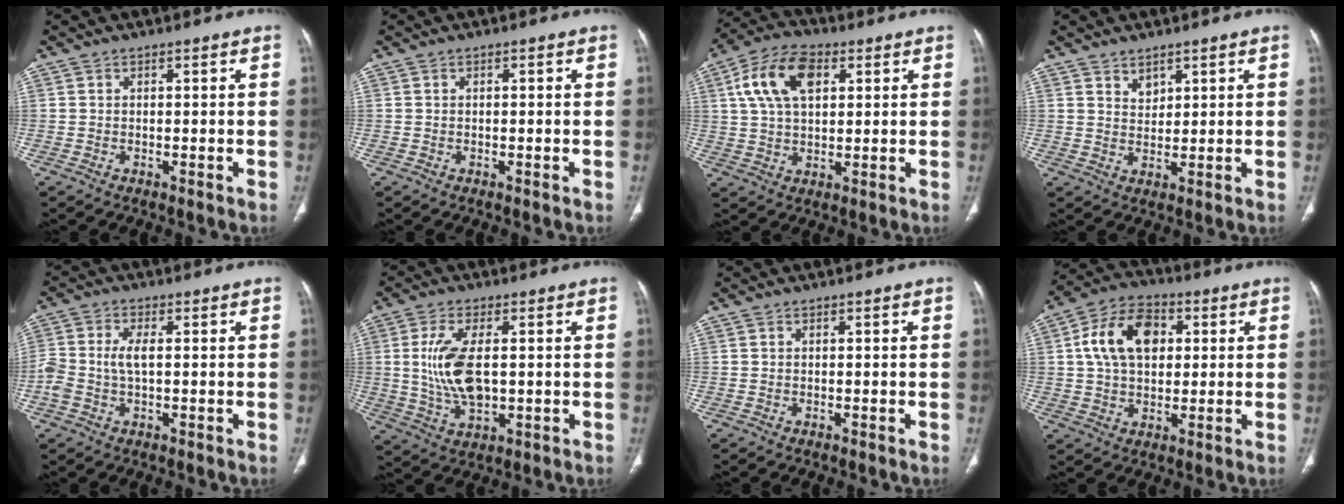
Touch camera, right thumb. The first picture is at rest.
{"total": 0.0}
{"total": 12.4, "force": [4.1, 7.3, 9.2], "torque": [-0.169, 0.009, 0.073]}
{"total": 2.7, "force": [2.0, 1.6, 1.0], "torque": [-0.006, -0.018, 0.040]}
{"total": 5.4, "force": [-0.3, 2.8, 4.6], "torque": [-0.125, 0.016, -0.006]}
{"total": 10.6, "force": [0.7, 5.3, 9.1], "torque": [-0.191, -0.010, 0.022]}
{"total": 0.0}
{"total": 13.0, "force": [2.8, 8.8, 9.2], "torque": [-0.145, 0.013, 0.042]}